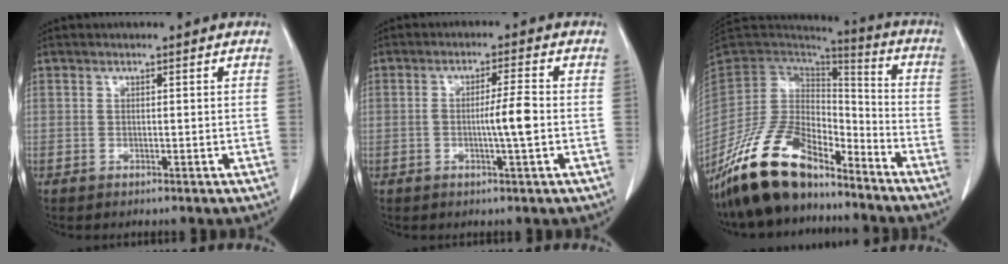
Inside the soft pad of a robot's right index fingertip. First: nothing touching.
{"total": 4.6, "force": [-0.8, -0.2, 4.5], "torque": [-0.078, 0.000, -0.014]}
{"total": 16.7, "force": [-13.1, 6.6, 7.9], "torque": [-0.149, 0.024, -0.241]}